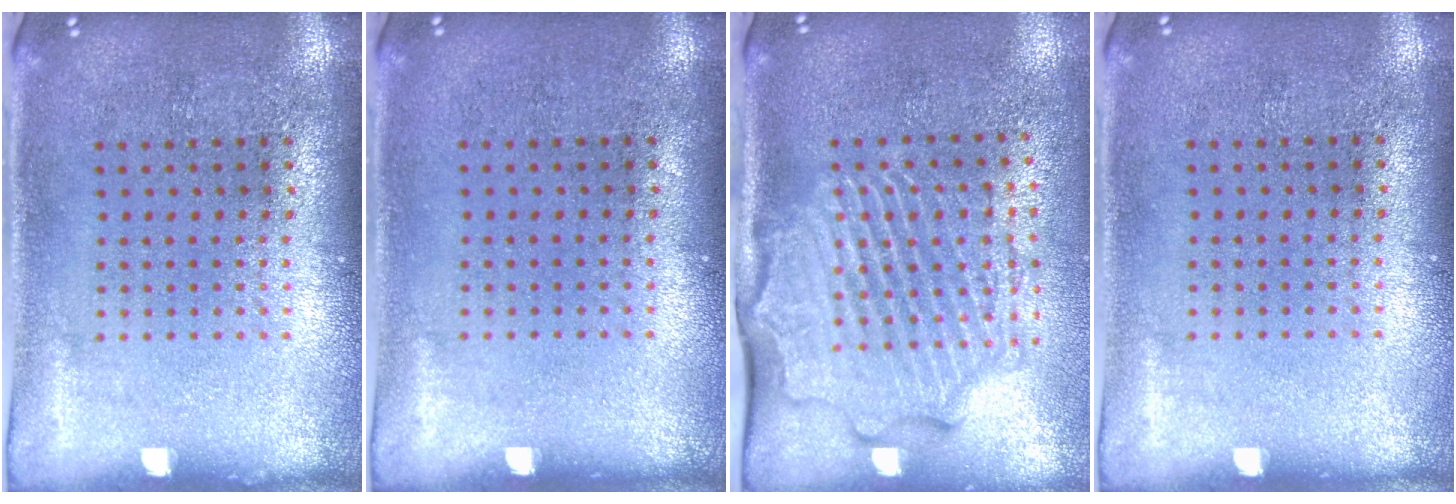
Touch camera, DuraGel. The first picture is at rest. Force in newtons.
{"total": 0.0}
{"total": 2.6, "press": 2.3, "slide": 1.3}
{"total": 0.0}